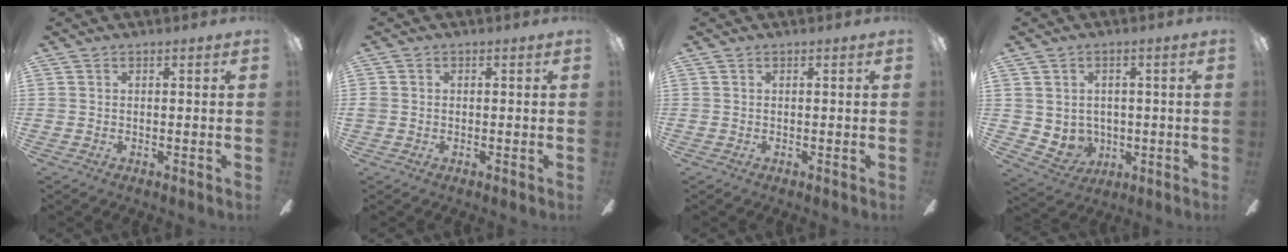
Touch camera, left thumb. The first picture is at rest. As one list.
[{"total": 1.0, "force": [-0.4, 0.8, 0.4], "torque": [-0.006, 0.004, -0.009]}, {"total": 0.0}, {"total": 4.7, "force": [1.0, 4.5, 0.6], "torque": [-0.034, -0.013, 0.022]}]